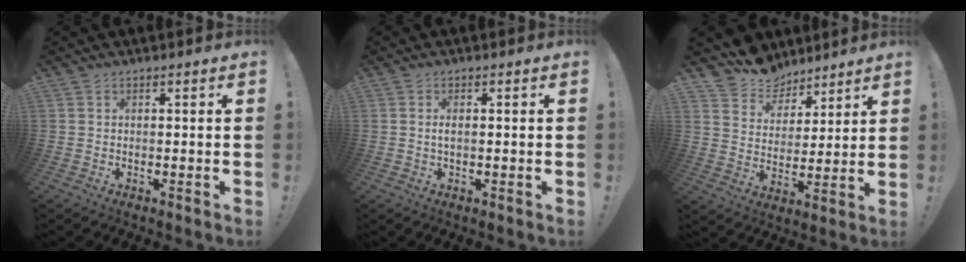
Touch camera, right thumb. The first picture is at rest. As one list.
[{"total": 1.6, "force": [-0.2, 0.4, 1.5], "torque": [-0.026, 0.000, -0.004]}, {"total": 10.0, "force": [8.1, 5.8, 0.6], "torque": [-0.010, -0.076, 0.156]}]